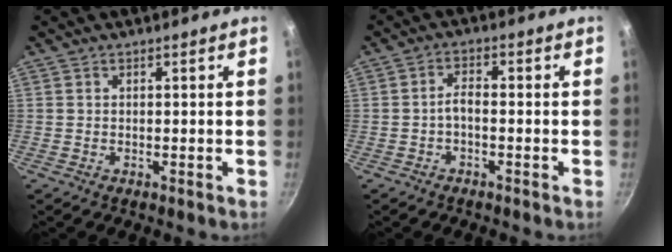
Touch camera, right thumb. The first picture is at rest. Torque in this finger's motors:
{"motor_torque": [-0.28, -0.34, 0.12, -0.07, 0.11]}